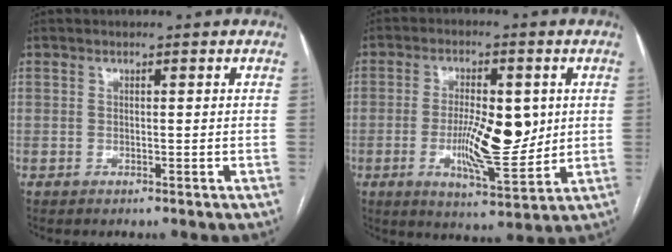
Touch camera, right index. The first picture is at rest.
{"total": 11.1, "force": [-0.2, 3.2, 10.6], "torque": [-0.182, -0.004, 0.000]}